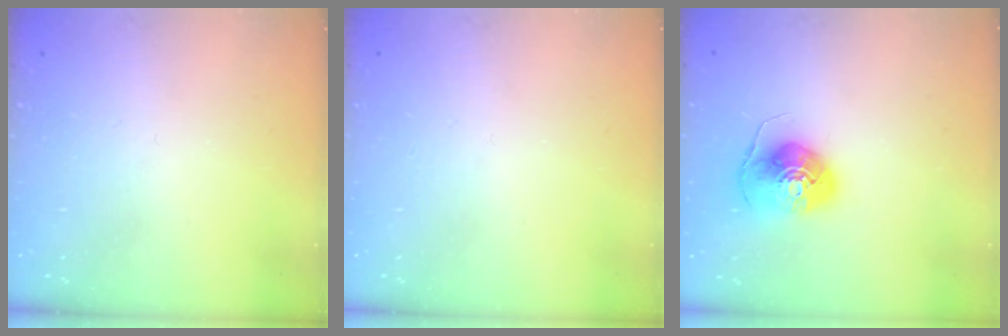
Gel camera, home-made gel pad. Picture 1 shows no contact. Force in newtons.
{"total": 0.0}
{"total": 9.8, "press": 9.7, "slide": 1.4}